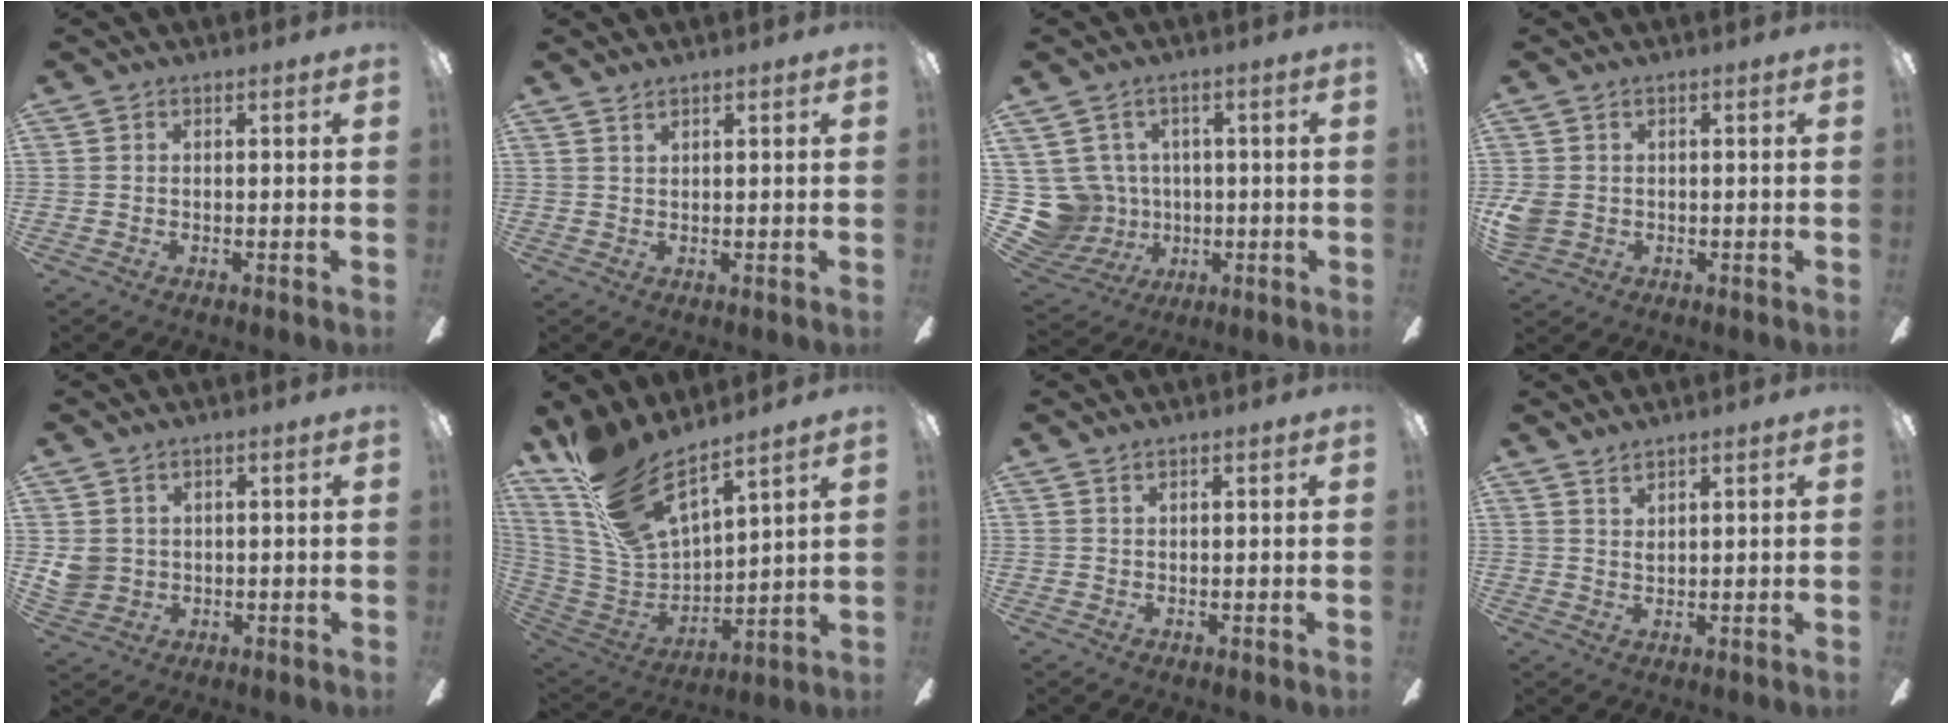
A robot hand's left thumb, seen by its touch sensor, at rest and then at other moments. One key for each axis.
{"total": 1.2, "fx": 1.1, "fy": 0.3, "fz": 0.2, "tx": -0.005, "ty": -0.001, "tz": 0.021}
{"total": 10.4, "fx": 1.1, "fy": 10.0, "fz": 2.7, "tx": -0.109, "ty": -0.005, "tz": 0.030}
{"total": 4.0, "fx": 0.1, "fy": 3.5, "fz": 2.0, "tx": -0.050, "ty": 0.004, "tz": 0.002}
{"total": 4.2, "fx": 1.4, "fy": 3.9, "fz": 1.0, "tx": -0.020, "ty": 0.006, "tz": 0.031}
{"total": 18.6, "fx": 14.8, "fy": 6.0, "fz": 9.7, "tx": -0.228, "ty": -0.114, "tz": 0.265}
{"total": 0.7, "fx": 0.6, "fy": 0.2, "fz": 0.2, "tx": -0.005, "ty": 0.001, "tz": 0.011}
{"total": 1.9, "fx": 1.9, "fy": 0.2, "fz": 0.3, "tx": -0.009, "ty": -0.005, "tz": 0.036}